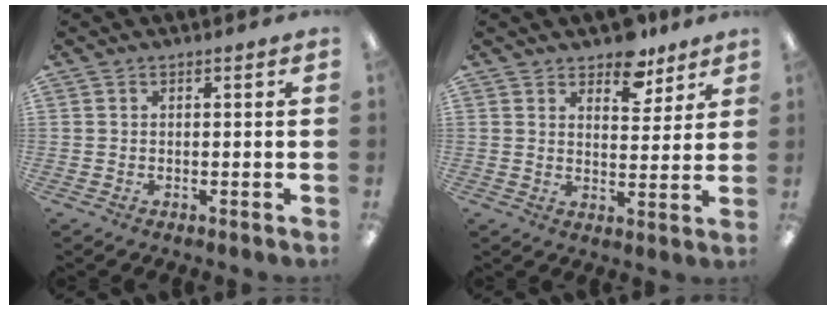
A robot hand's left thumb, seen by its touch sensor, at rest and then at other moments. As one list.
[{"total": 8.4, "force": [6.6, 4.2, 3.2], "torque": [-0.027, -0.040, 0.113]}]